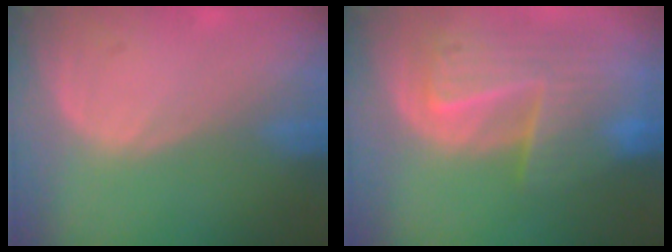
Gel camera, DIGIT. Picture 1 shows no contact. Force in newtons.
{"total": 10.0, "press": 8.7, "slide": 5.1}